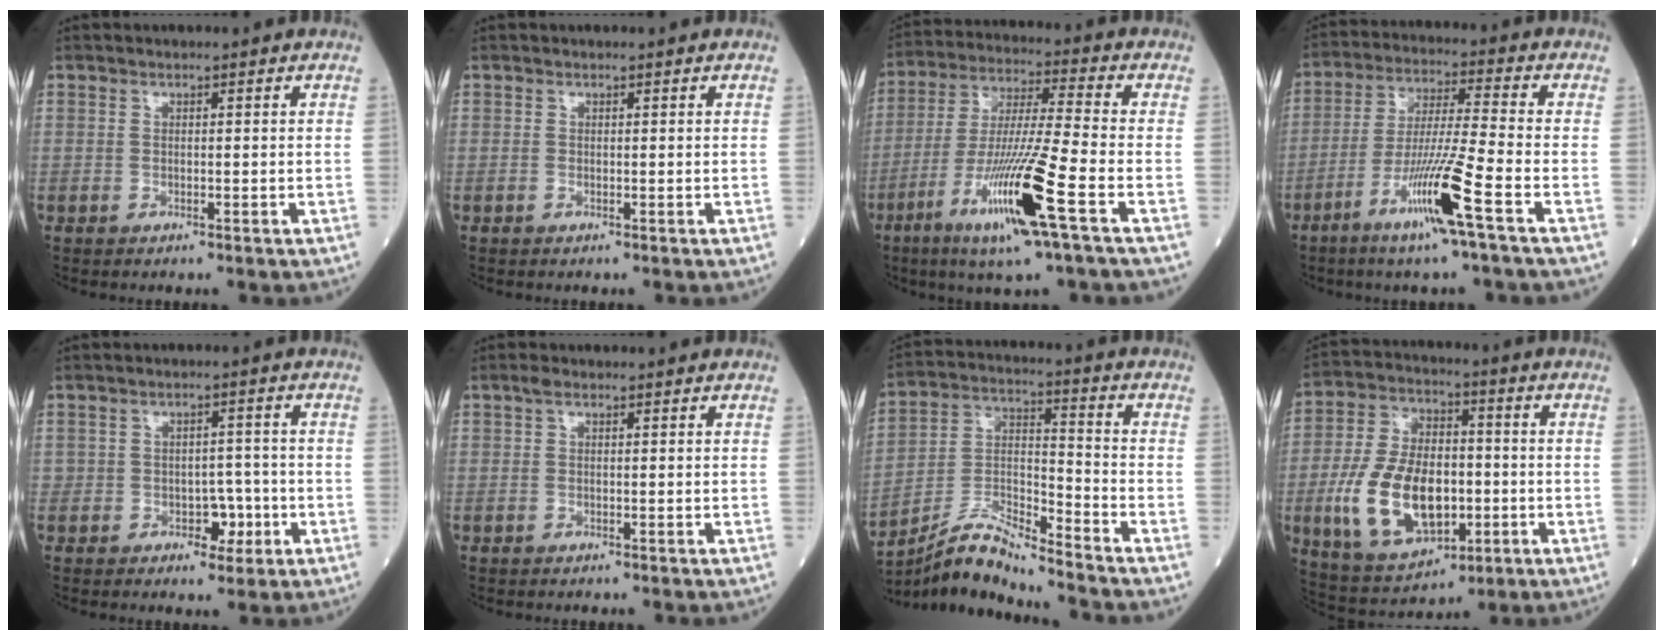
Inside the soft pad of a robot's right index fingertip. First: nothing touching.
{"total": 0.0}
{"total": 15.2, "force": [-6.6, -0.5, 13.7], "torque": [-0.276, -0.023, -0.120]}
{"total": 11.3, "force": [-5.6, -1.3, 9.7], "torque": [-0.188, -0.017, -0.106]}
{"total": 3.8, "force": [-1.3, 2.8, 2.3], "torque": [-0.022, 0.010, -0.013]}
{"total": 0.8, "force": [0.5, 0.2, 0.6], "torque": [-0.016, 0.010, 0.007]}
{"total": 10.1, "force": [-9.3, -0.3, 3.9], "torque": [-0.083, 0.012, -0.172]}
{"total": 16.0, "force": [-3.2, 8.8, 13.0], "torque": [-0.270, 0.007, -0.043]}